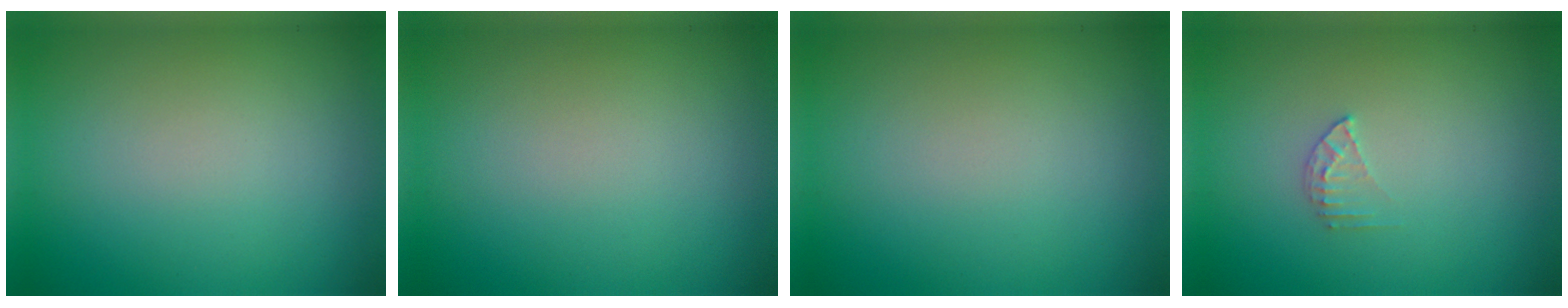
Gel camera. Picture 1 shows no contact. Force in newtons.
{"total": 0.0}
{"total": 0.0}
{"total": 1.3, "press": 1.3, "slide": 0.1}